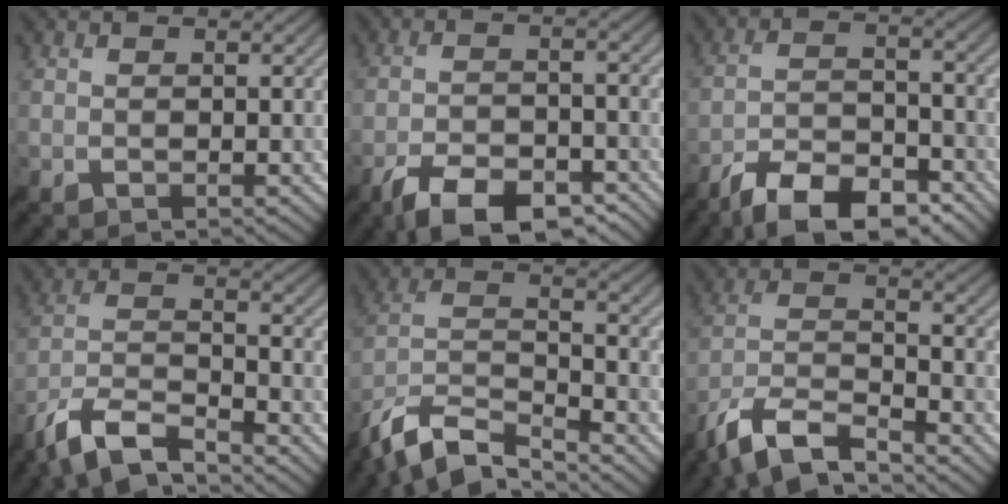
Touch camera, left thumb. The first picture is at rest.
{"total": 10.2, "force": [-7.1, 3.5, 6.5], "torque": [-0.113, 0.000, -0.127]}
{"total": 11.2, "force": [-8.4, 3.7, 6.4], "torque": [-0.113, 0.003, -0.157]}
{"total": 9.2, "force": [-7.4, 2.2, 5.2], "torque": [-0.110, 0.000, -0.155]}
{"total": 11.1, "force": [-8.8, 3.1, 6.0], "torque": [-0.129, -0.004, -0.180]}
{"total": 10.4, "force": [-8.2, 2.6, 5.9], "torque": [-0.125, 0.000, -0.169]}